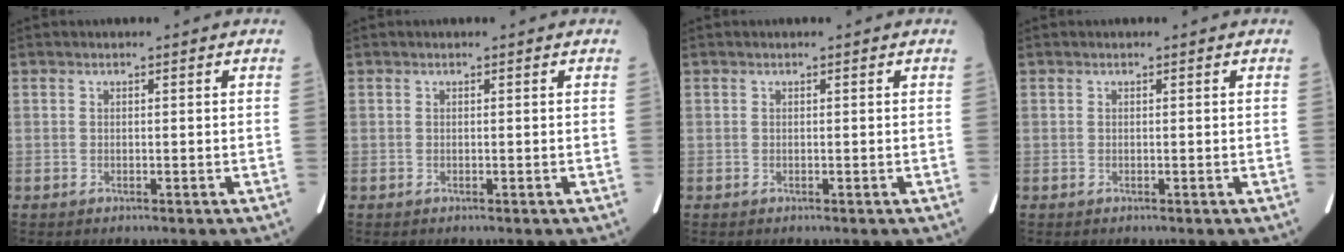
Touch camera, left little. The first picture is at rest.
{"total": 0.0}
{"total": 0.0}
{"total": 0.0}